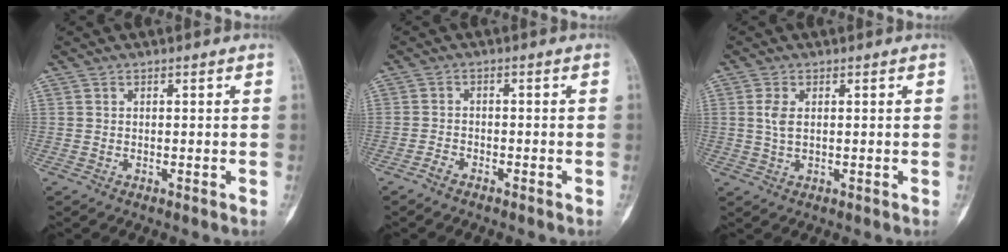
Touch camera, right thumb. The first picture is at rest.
{"total": 1.5, "force": [-1.3, 0.4, 0.6], "torque": [-0.019, 0.008, -0.026]}
{"total": 3.0, "force": [0.5, 1.5, 2.5], "torque": [-0.058, -0.002, 0.010]}